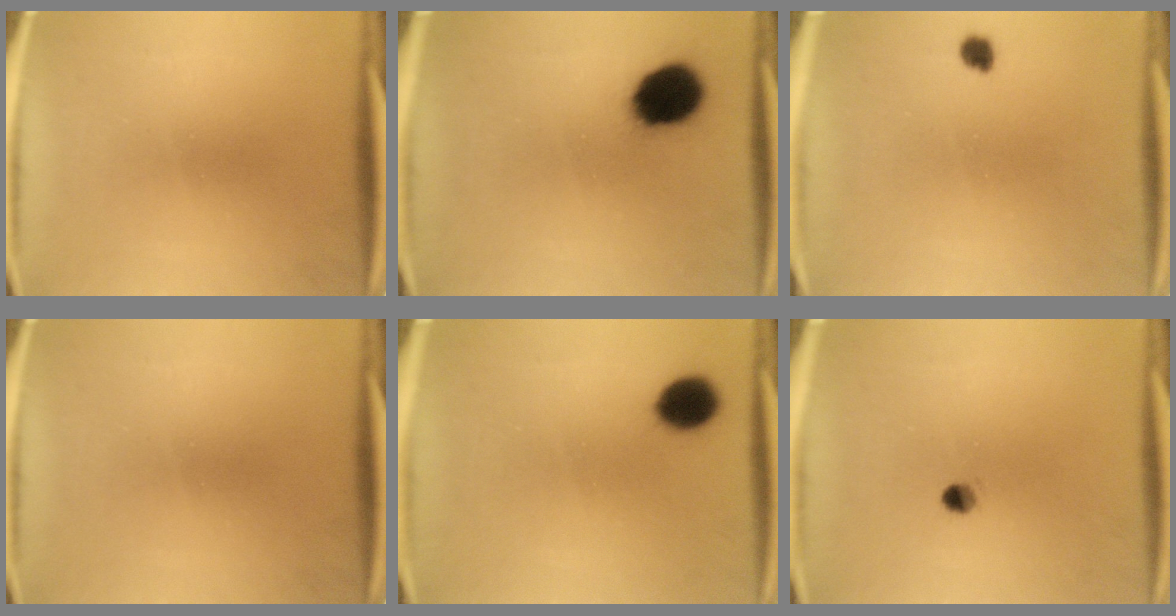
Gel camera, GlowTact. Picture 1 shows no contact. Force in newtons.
{"total": 13.2}
{"total": 1.8}
{"total": 0.0}
{"total": 7.2}
{"total": 2.0}